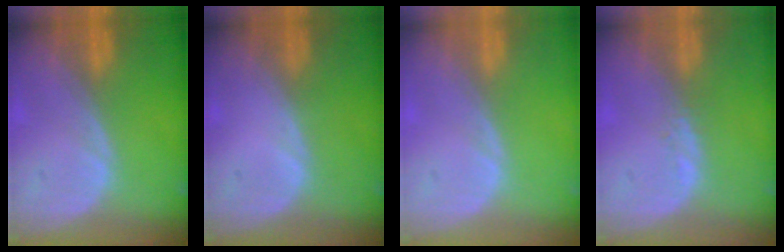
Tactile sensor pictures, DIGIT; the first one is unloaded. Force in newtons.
{"total": 0.0}
{"total": 0.0}
{"total": 0.9, "press": 0.8, "slide": 0.4}